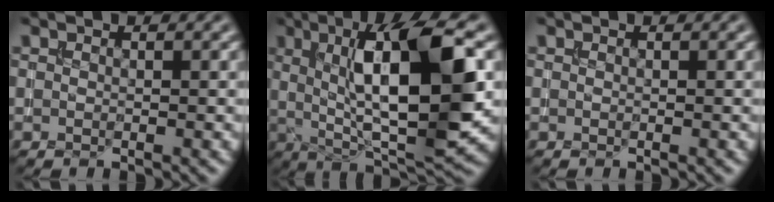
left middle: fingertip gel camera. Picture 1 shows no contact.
{"total": 12.3, "force": [2.1, 3.5, 11.6], "torque": [-0.175, 0.002, 0.038]}
{"total": 0.0}